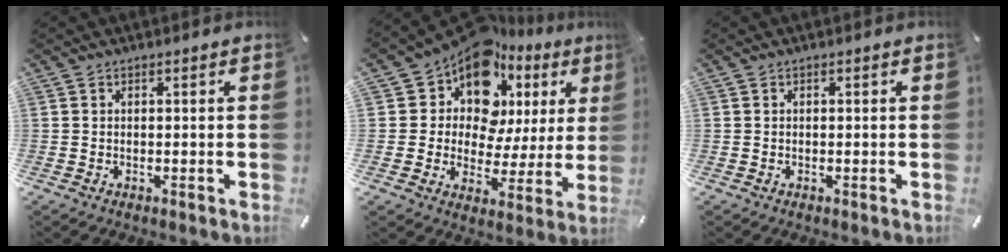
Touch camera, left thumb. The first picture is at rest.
{"total": 15.1, "force": [9.6, 9.4, 6.9], "torque": [-0.136, -0.070, 0.174]}
{"total": 0.0}